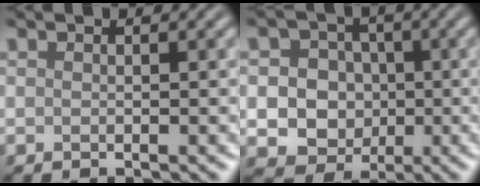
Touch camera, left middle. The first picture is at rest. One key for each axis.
{"total": 7.7, "fx": -0.8, "fy": 7.1, "fz": 3.0, "tx": -0.034, "ty": 0.014, "tz": -0.043}